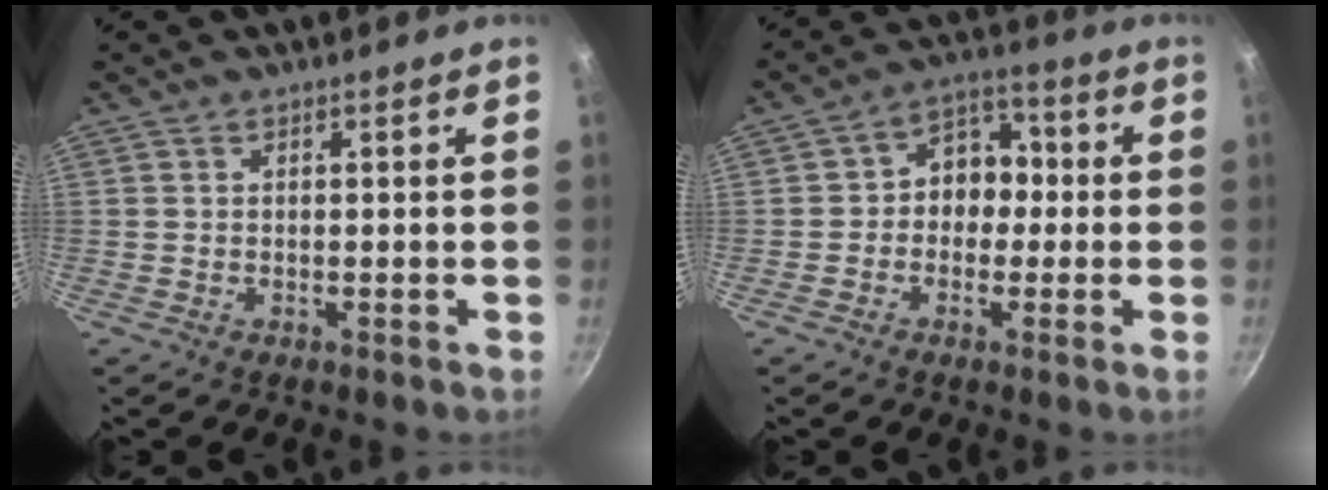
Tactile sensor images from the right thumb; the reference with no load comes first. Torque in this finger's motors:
{"motor_torque": [-0.34, 0.50, -0.21, 0.26, 0.10]}